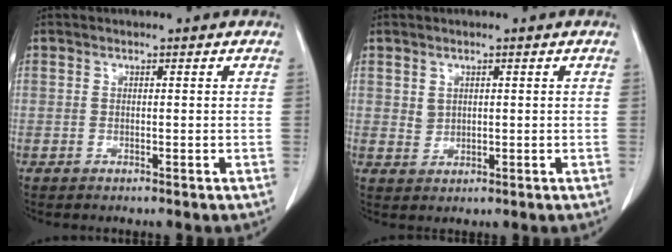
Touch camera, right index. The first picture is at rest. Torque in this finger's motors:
{"motor_torque": [-0.02, 0.05, 0.00, 0.01]}